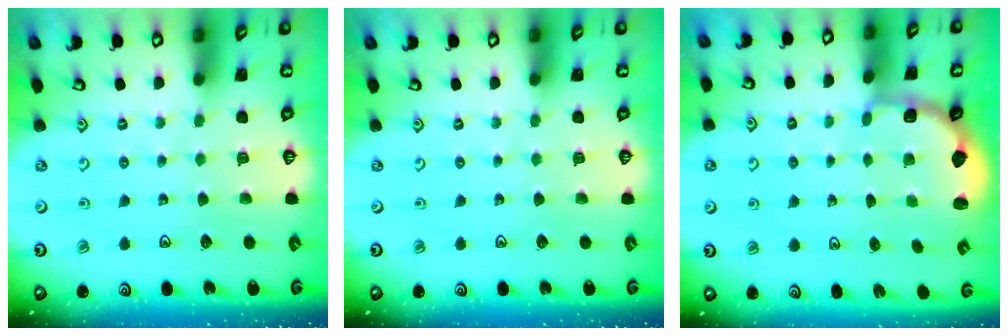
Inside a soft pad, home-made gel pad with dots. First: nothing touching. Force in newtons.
{"total": 0.0}
{"total": 2.7, "press": 2.2, "slide": 1.5}